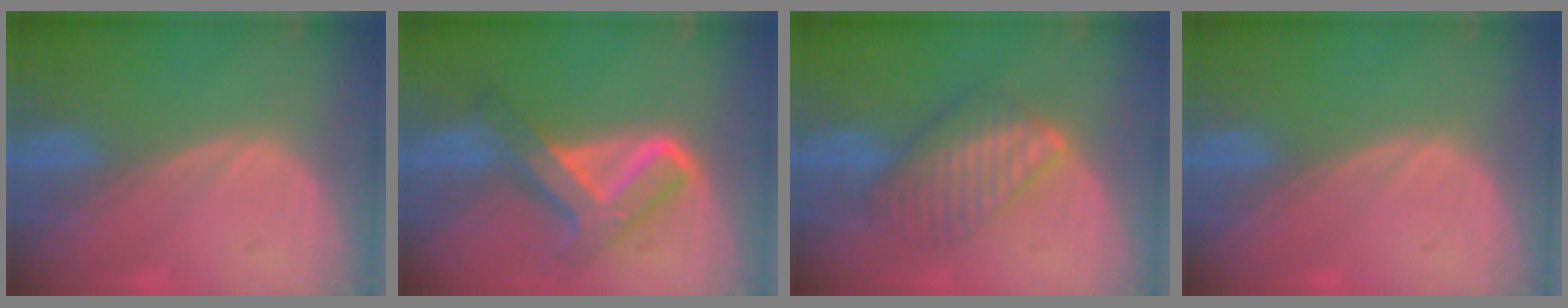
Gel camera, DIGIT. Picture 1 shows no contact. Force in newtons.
{"total": 8.4, "press": 8.3, "slide": 0.7}
{"total": 6.6, "press": 6.6, "slide": 0.6}
{"total": 0.0}